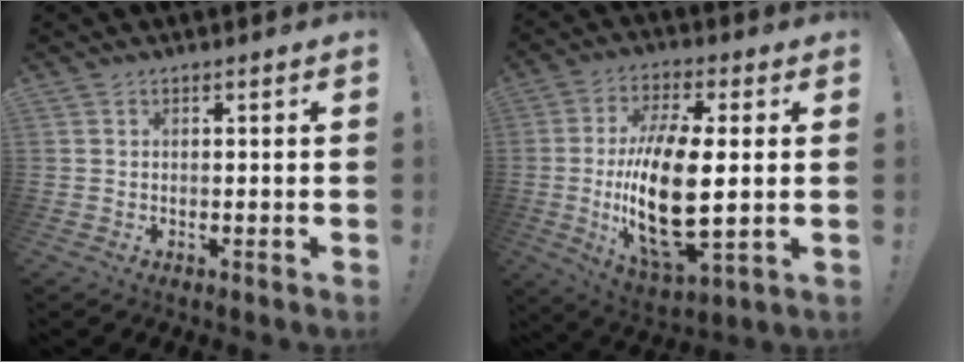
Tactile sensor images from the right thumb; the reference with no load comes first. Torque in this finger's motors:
{"motor_torque": [2.03, 2.98, 2.08, -0.27, 0.62]}